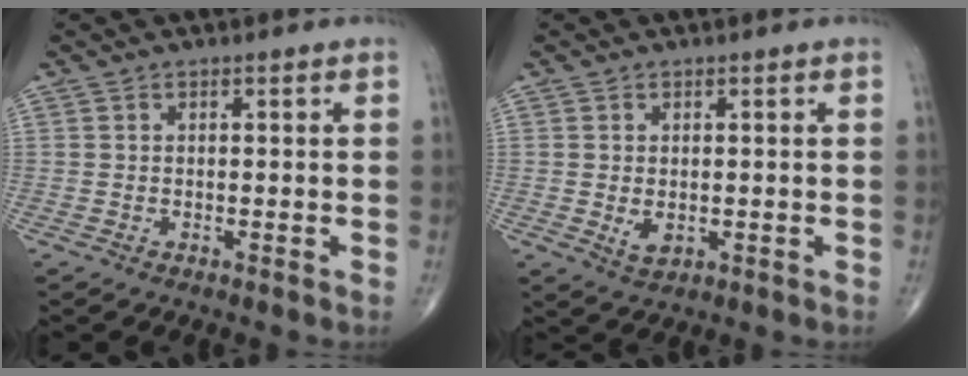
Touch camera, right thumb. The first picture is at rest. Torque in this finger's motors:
{"motor_torque": [-0.38, 0.38, 0.13, 0.32, 0.01]}